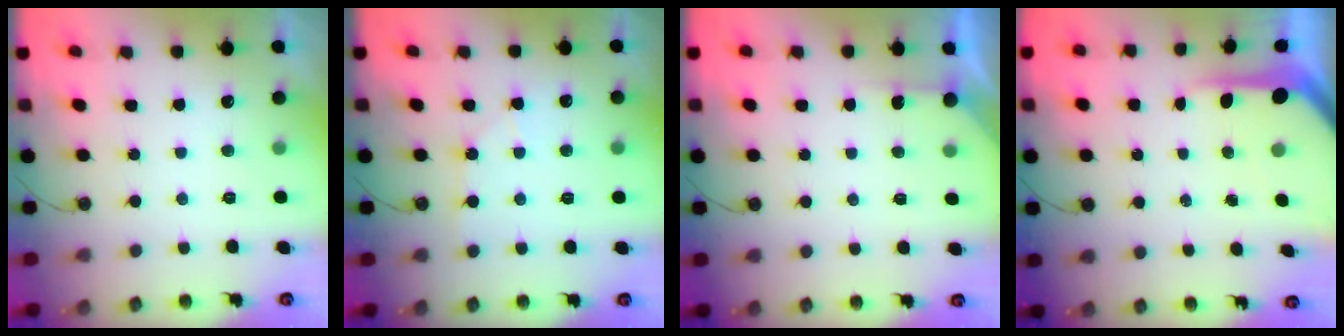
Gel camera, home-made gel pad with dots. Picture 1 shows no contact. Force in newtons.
{"total": 4.9, "press": 4.9, "slide": 0.7}
{"total": 3.1, "press": 3.1, "slide": 0.4}
{"total": 8.3, "press": 8.3, "slide": 0.8}